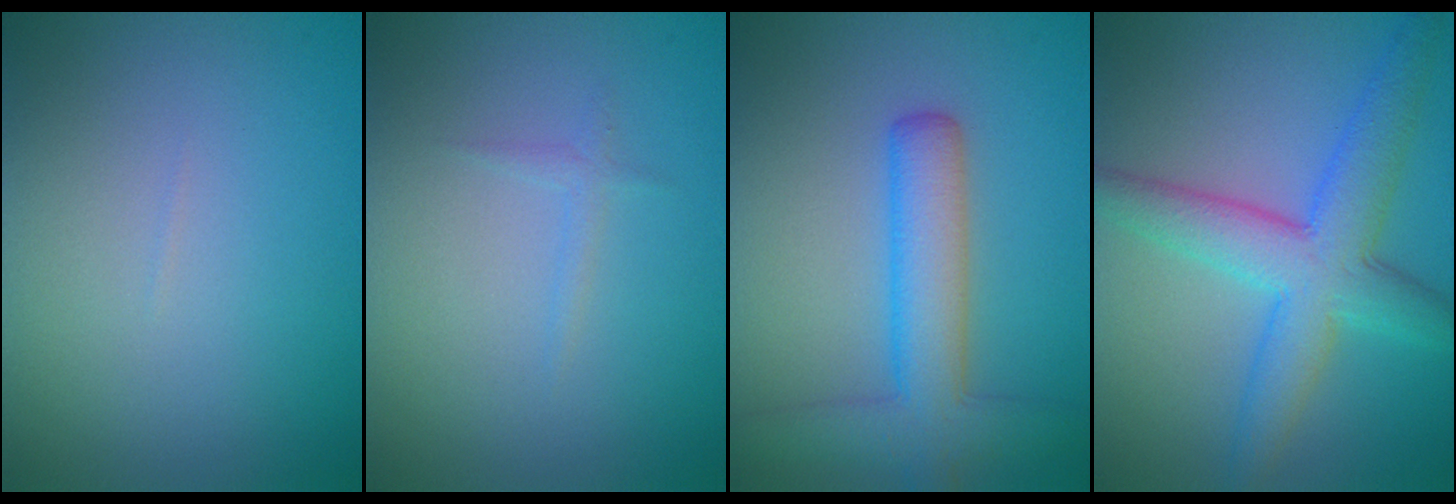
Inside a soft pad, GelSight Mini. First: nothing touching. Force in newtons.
{"total": 0.8, "press": 0.8, "slide": 0.1}
{"total": 5.8, "press": 5.8, "slide": 0.2}
{"total": 6.3, "press": 6.3, "slide": 0.0}